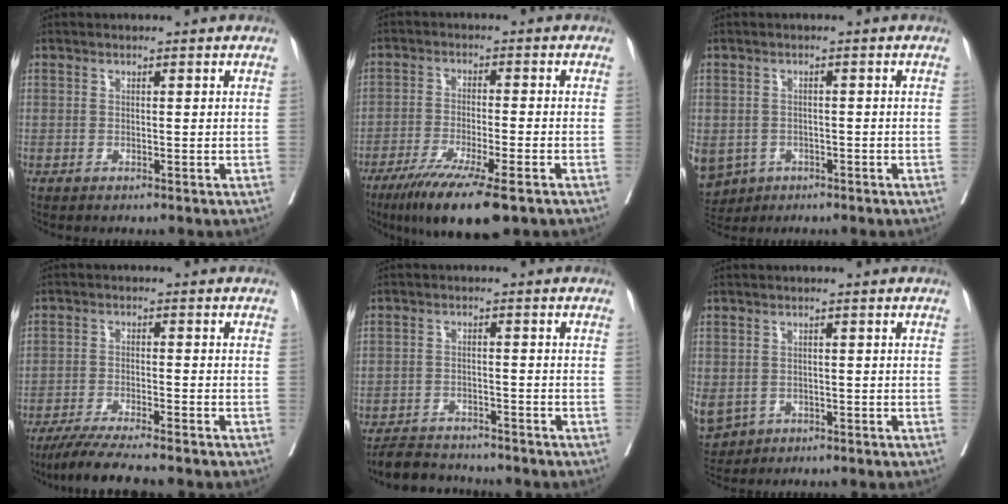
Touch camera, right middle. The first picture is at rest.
{"total": 12.1, "force": [-8.1, 0.9, 8.9], "torque": [-0.149, -0.032, -0.129]}
{"total": 11.5, "force": [-5.1, 9.4, 4.3], "torque": [-0.140, -0.007, -0.066]}
{"total": 9.4, "force": [-8.0, -0.1, 4.9], "torque": [-0.076, -0.028, -0.130]}
{"total": 6.6, "force": [-6.4, 1.3, 1.2], "torque": [-0.019, -0.003, -0.101]}
{"total": 12.2, "force": [-4.4, 10.2, 5.0], "torque": [-0.163, -0.007, -0.055]}